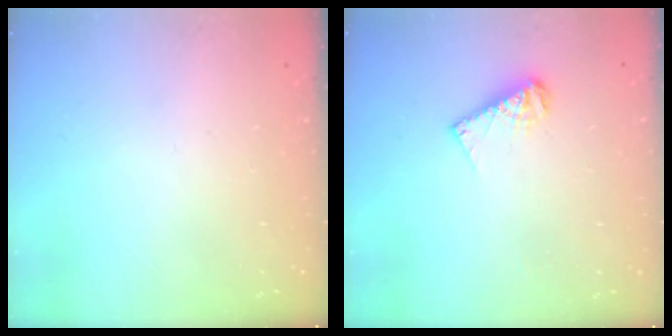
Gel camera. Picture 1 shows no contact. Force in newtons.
{"total": 7.7, "press": 7.7, "slide": 0.5}